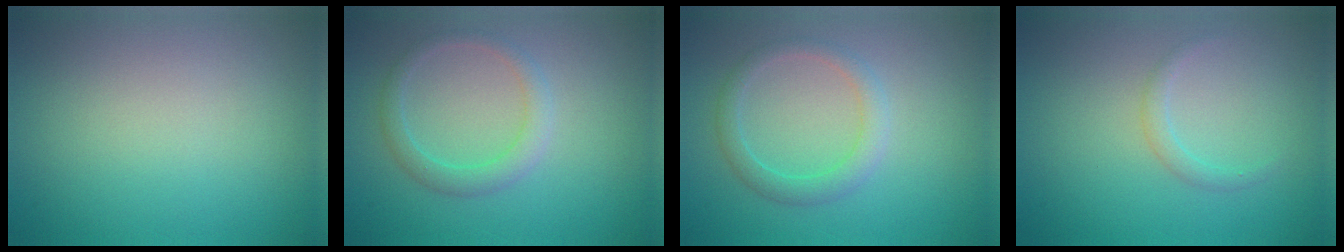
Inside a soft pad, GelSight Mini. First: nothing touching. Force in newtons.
{"total": 2.1, "press": 2.1, "slide": 0.1}
{"total": 2.3, "press": 2.2, "slide": 0.1}
{"total": 1.1, "press": 1.1, "slide": 0.1}